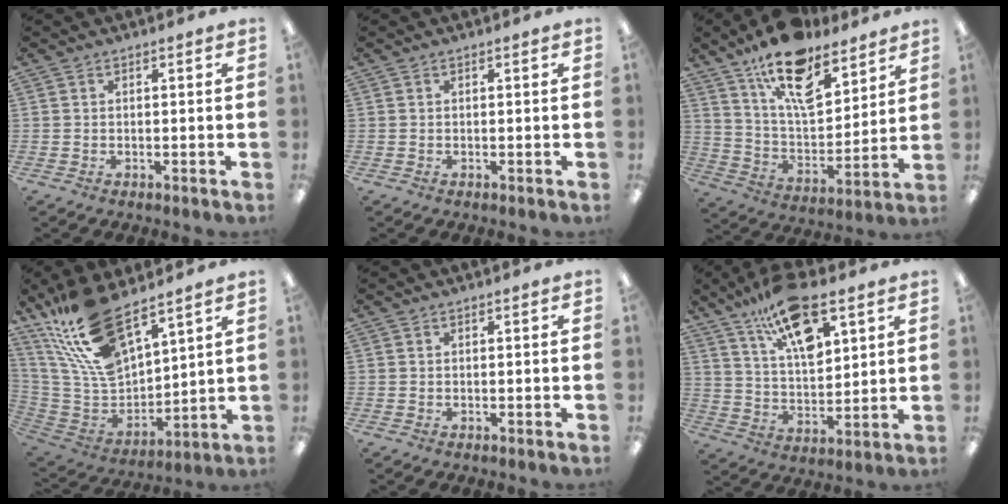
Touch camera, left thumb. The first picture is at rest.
{"total": 0.0}
{"total": 18.1, "force": [12.6, 7.9, 10.4], "torque": [-0.177, -0.070, 0.220]}
{"total": 20.6, "force": [15.0, 7.7, 11.8], "torque": [-0.265, -0.088, 0.268]}
{"total": 0.0}
{"total": 16.1, "force": [10.3, 6.4, 10.6], "torque": [-0.175, -0.045, 0.176]}